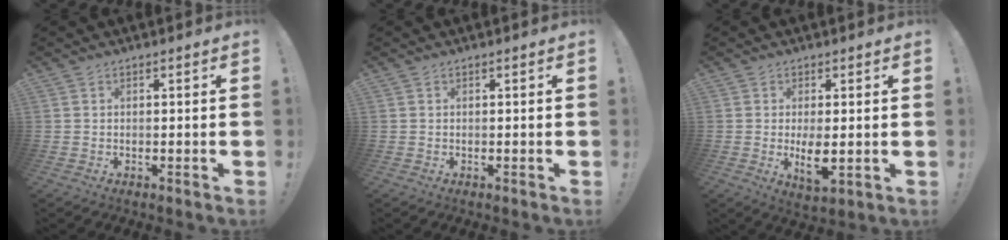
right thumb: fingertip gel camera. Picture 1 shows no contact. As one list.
[{"total": 0.0}, {"total": 6.3, "force": [-0.1, 2.5, 5.8], "torque": [-0.094, -0.013, 0.001]}]